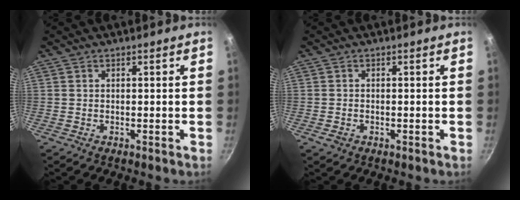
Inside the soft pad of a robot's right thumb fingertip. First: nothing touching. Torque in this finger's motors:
{"motor_torque": [0.20, 0.05, -0.32, -0.11, -0.02]}